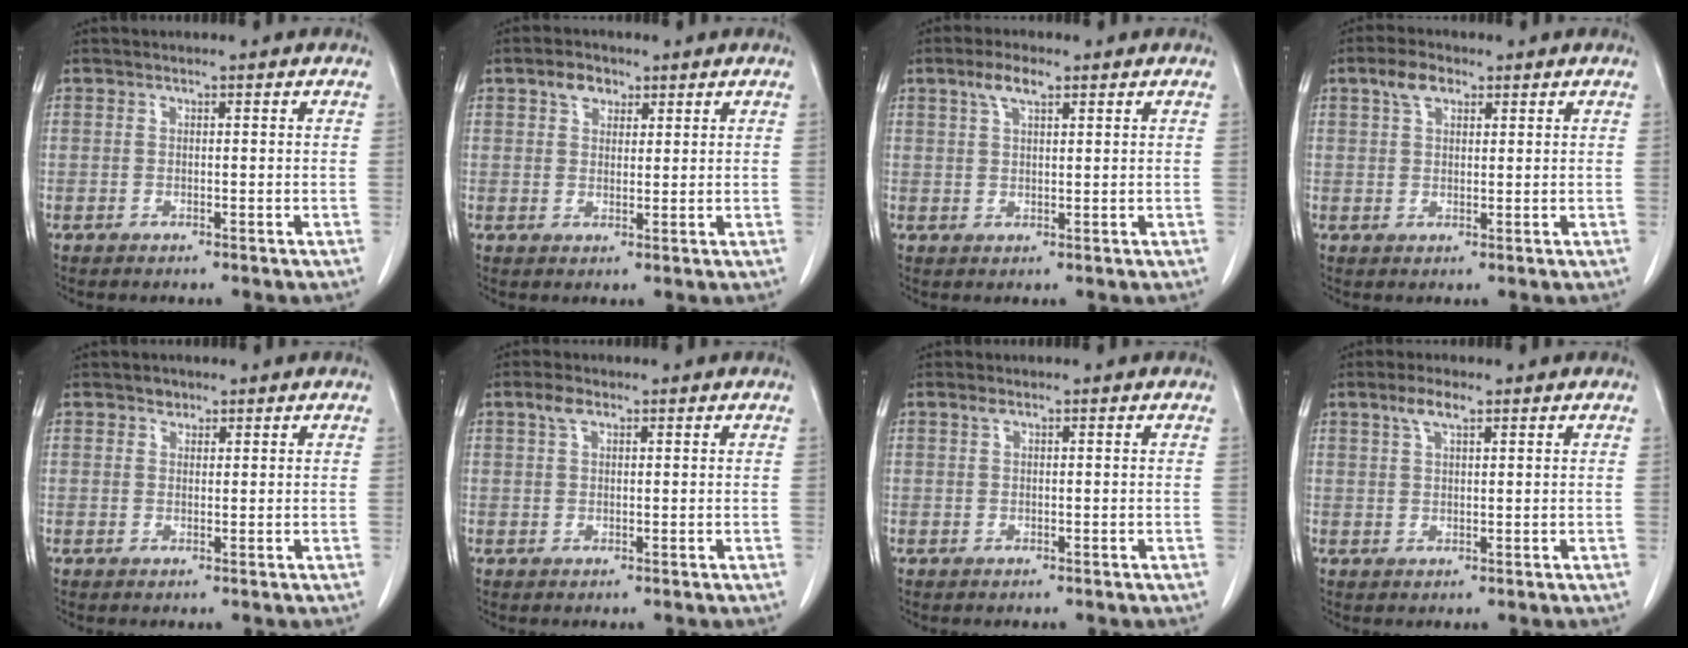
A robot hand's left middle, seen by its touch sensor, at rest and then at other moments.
{"total": 3.2, "force": [2.0, 2.1, 1.5], "torque": [-0.029, 0.008, 0.036]}
{"total": 3.8, "force": [2.3, 1.1, 2.8], "torque": [-0.060, 0.009, 0.047]}
{"total": 3.6, "force": [2.1, 2.0, 2.2], "torque": [-0.046, 0.011, 0.042]}
{"total": 1.3, "force": [0.9, 0.9, 0.2], "torque": [0.001, -0.004, 0.013]}
{"total": 2.0, "force": [1.2, 1.0, 1.3], "torque": [-0.029, 0.010, 0.025]}
{"total": 0.6, "force": [0.4, 0.2, 0.4], "torque": [-0.006, 0.005, 0.008]}
{"total": 3.1, "force": [2.0, 0.8, 2.3], "torque": [-0.050, 0.007, 0.041]}